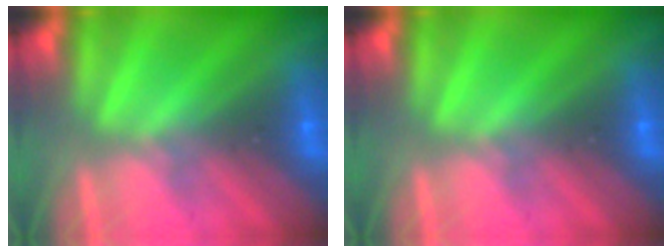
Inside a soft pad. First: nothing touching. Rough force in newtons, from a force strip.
{"total": 0.0}